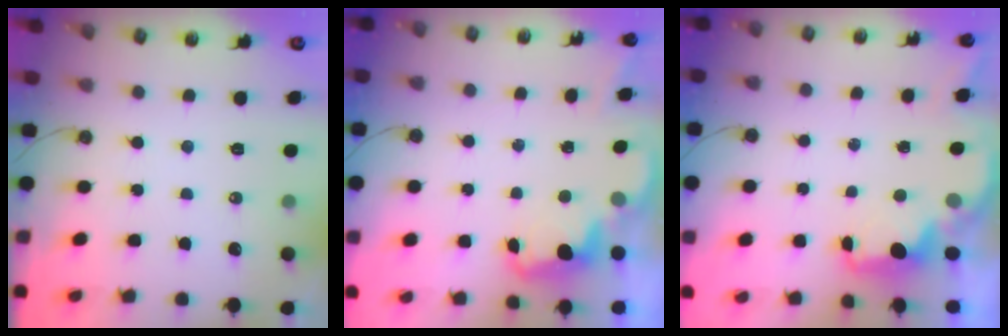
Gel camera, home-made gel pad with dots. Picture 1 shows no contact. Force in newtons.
{"total": 2.3, "press": 2.2, "slide": 0.7}
{"total": 2.0, "press": 1.8, "slide": 0.8}